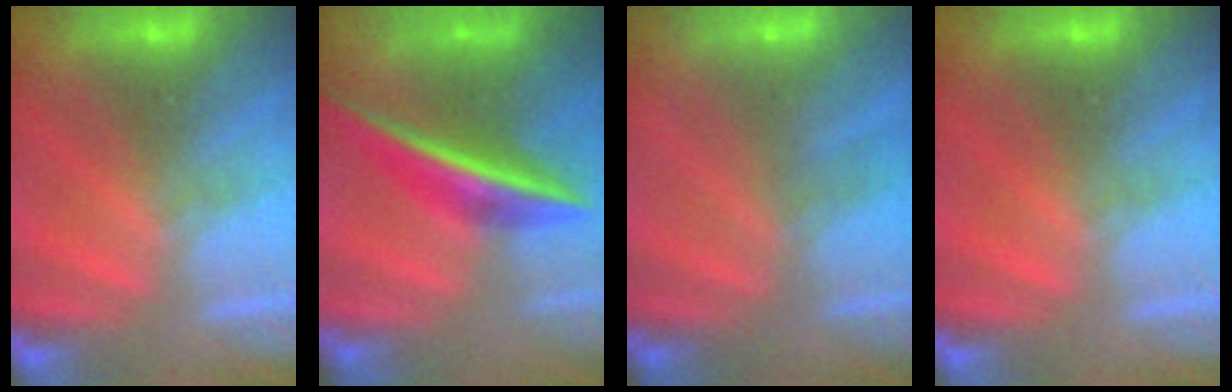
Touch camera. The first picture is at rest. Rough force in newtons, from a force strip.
{"total": 7.6}
{"total": 1.9}
{"total": 0.0}